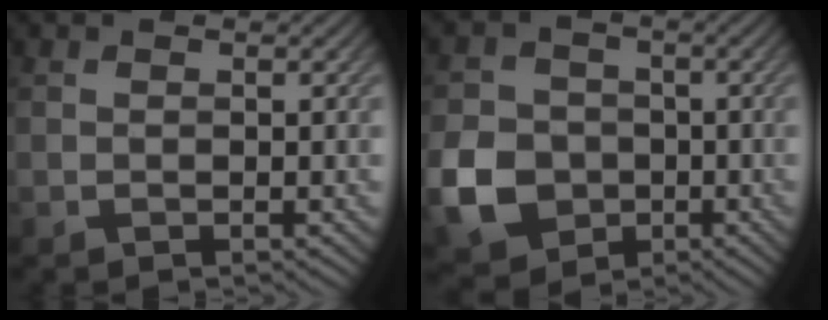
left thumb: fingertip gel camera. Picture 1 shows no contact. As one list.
[{"total": 8.4, "force": [-2.6, 7.0, 3.8], "torque": [-0.105, -0.020, -0.058]}]